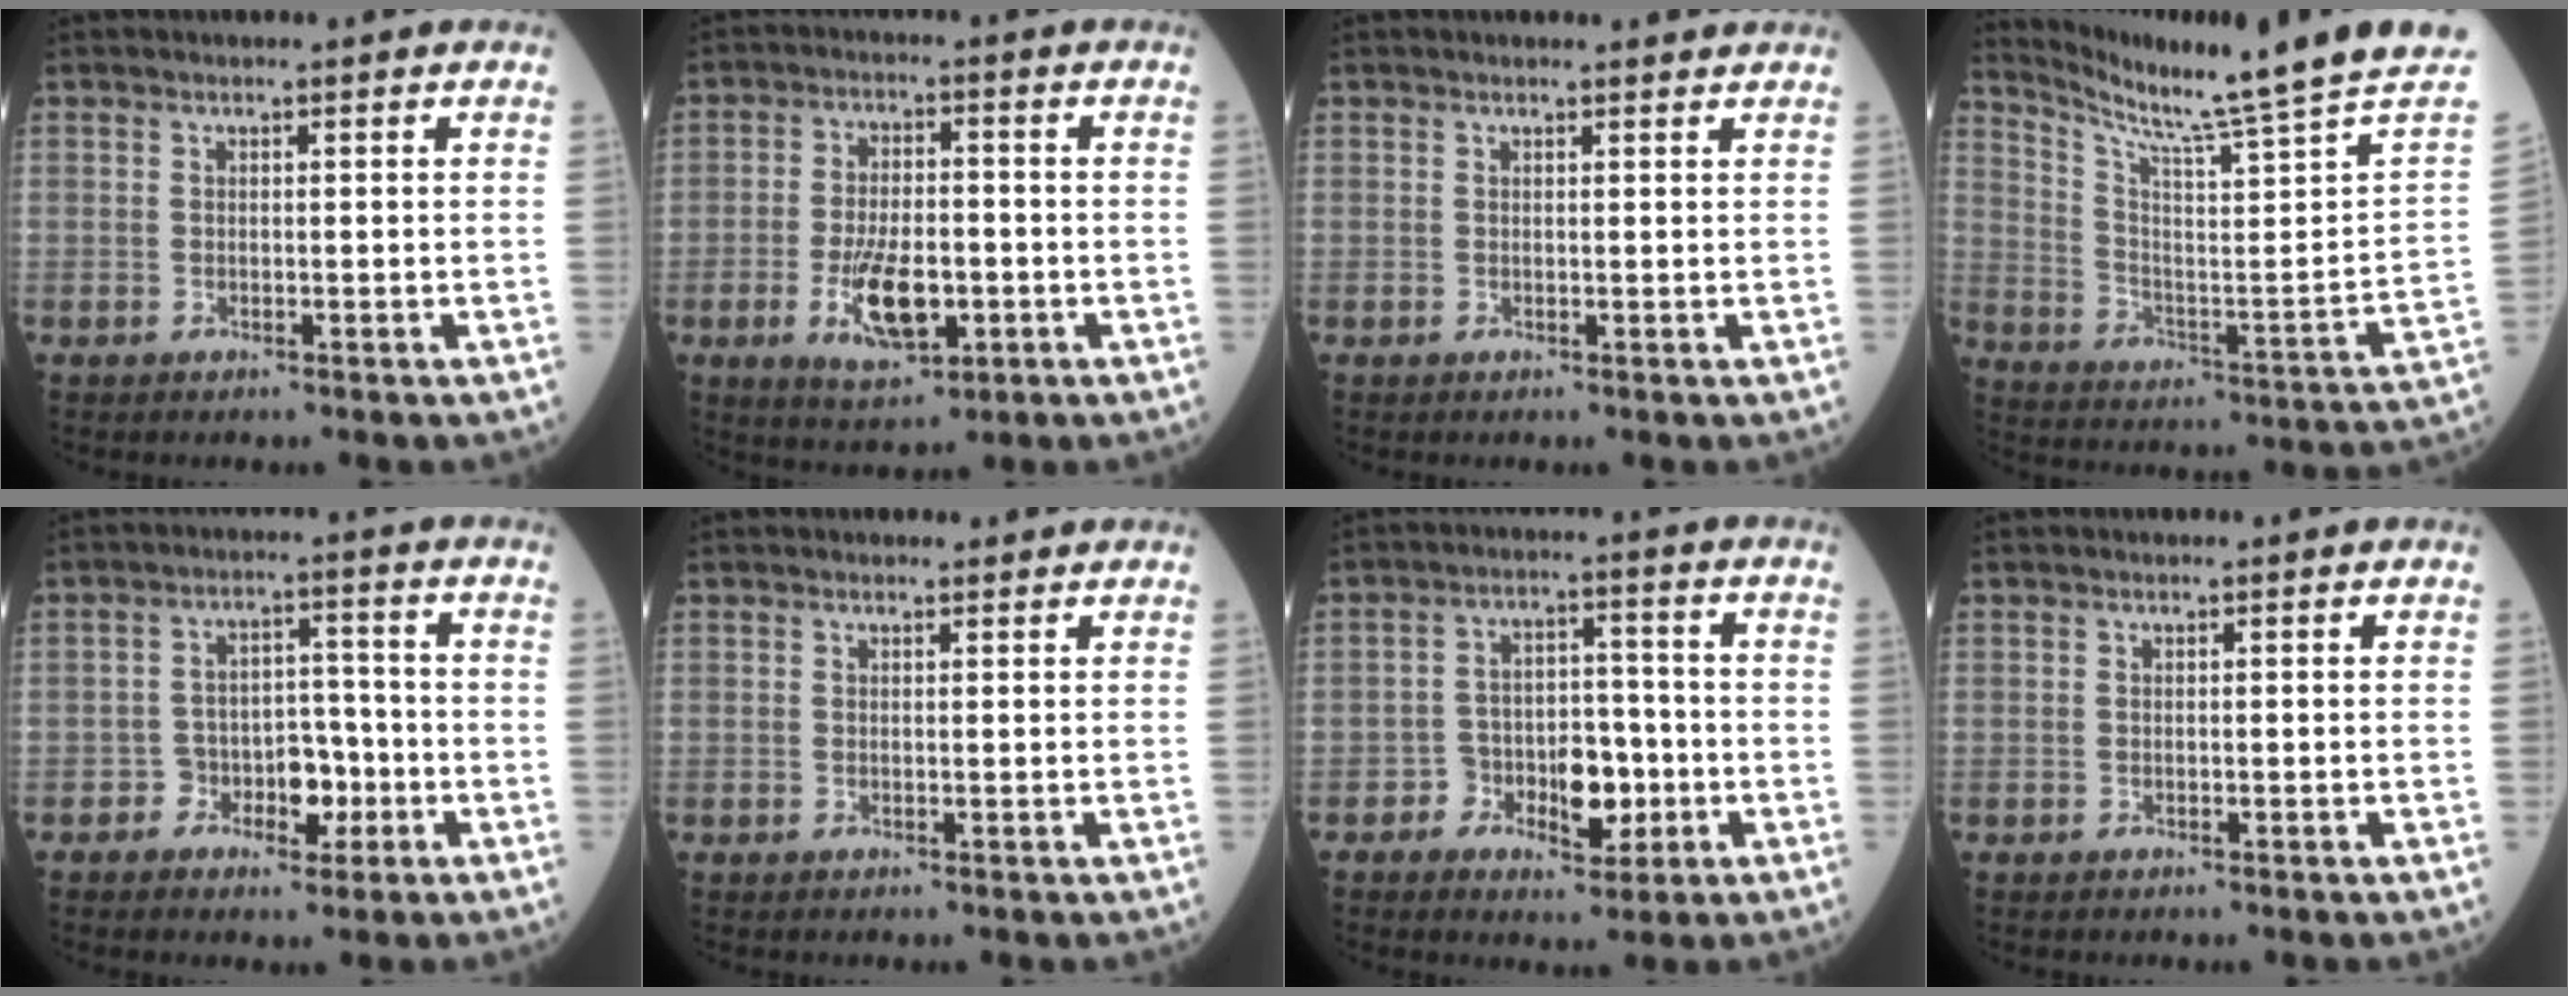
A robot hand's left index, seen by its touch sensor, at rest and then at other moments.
{"total": 9.2, "force": [-2.9, 3.8, 7.9], "torque": [-0.154, -0.007, -0.044]}
{"total": 1.4, "force": [1.4, 0.1, 0.0], "torque": [-0.010, -0.002, 0.015]}
{"total": 19.2, "force": [16.5, -3.7, 9.1], "torque": [-0.162, -0.101, 0.235]}
{"total": 5.8, "force": [-2.6, 3.8, 3.6], "torque": [-0.049, 0.018, -0.043]}
{"total": 0.9, "force": [0.9, 0.3, 0.1], "torque": [-0.010, -0.001, 0.011]}
{"total": 7.5, "force": [-2.8, 4.6, 5.2], "torque": [-0.078, 0.018, -0.042]}
{"total": 0.0}